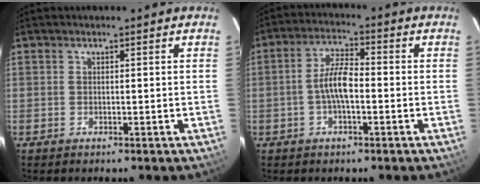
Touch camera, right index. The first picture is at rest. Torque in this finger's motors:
{"motor_torque": [1.16, -0.24, 0.61, 0.16]}